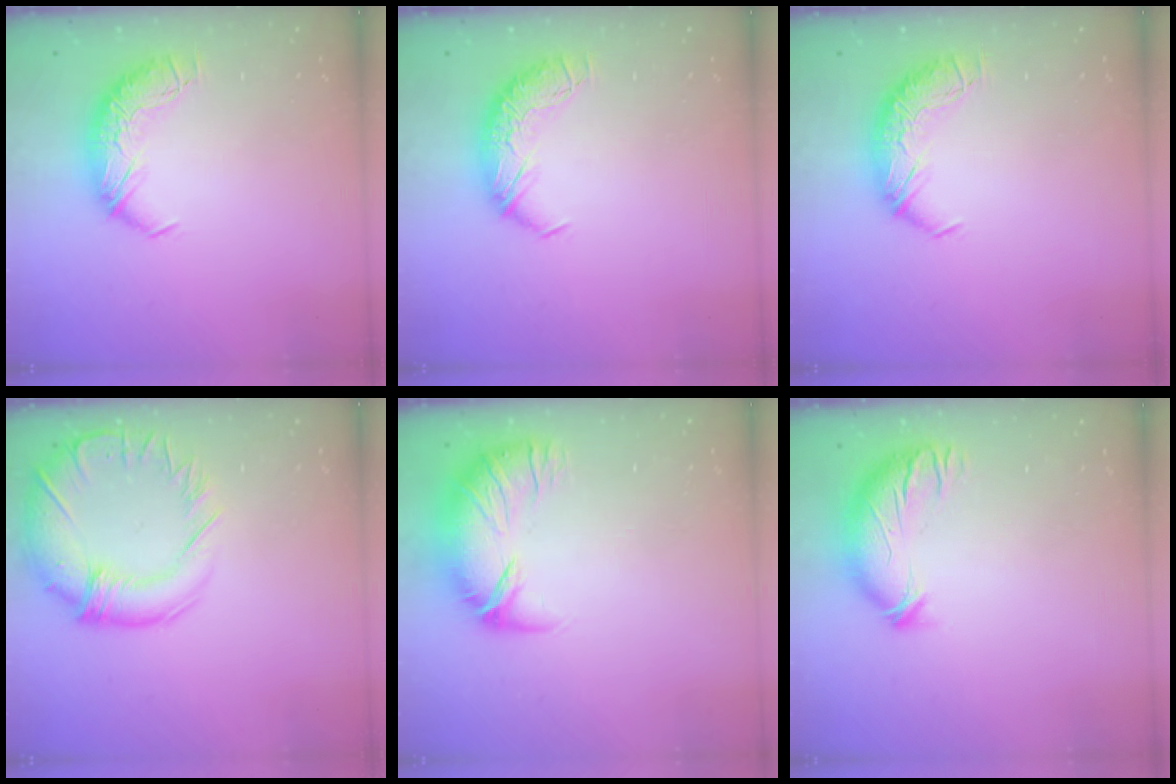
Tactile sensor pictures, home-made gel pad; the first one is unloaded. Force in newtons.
{"total": 0.0}
{"total": 0.0}
{"total": 6.8, "press": 6.0, "slide": 3.2}
{"total": 2.6, "press": 1.0, "slide": 2.4}
{"total": 3.8, "press": 2.8, "slide": 2.6}